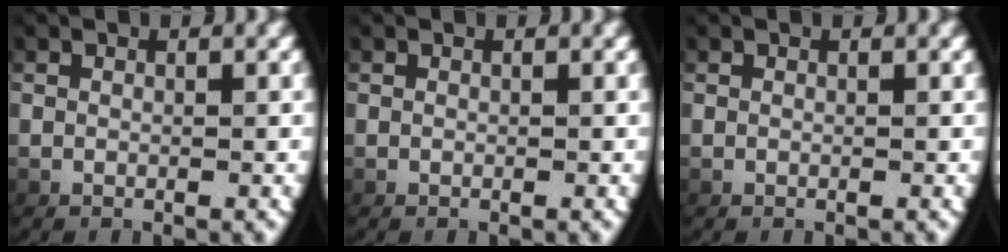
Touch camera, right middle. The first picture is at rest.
{"total": 0.0}
{"total": 0.0}